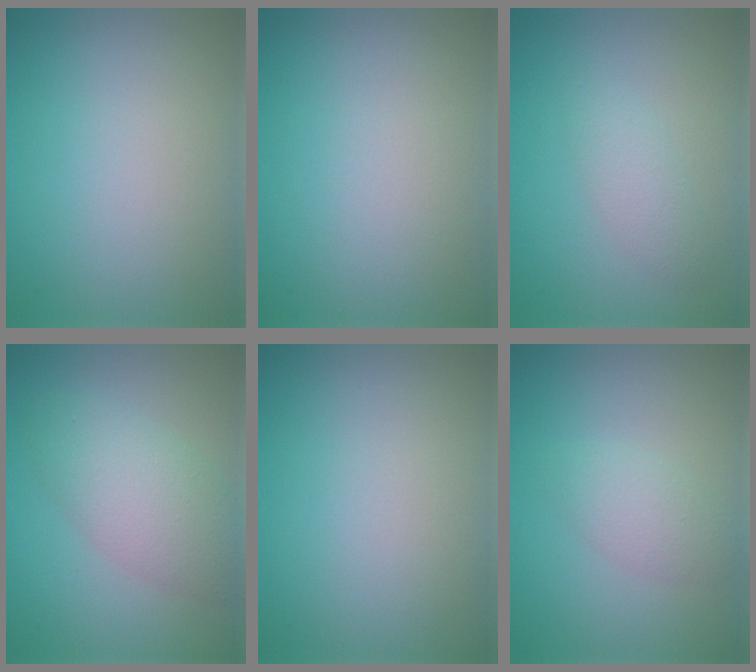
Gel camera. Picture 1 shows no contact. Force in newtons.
{"total": 0.0}
{"total": 1.7, "press": 1.7, "slide": 0.1}
{"total": 4.7, "press": 4.7, "slide": 0.5}
{"total": 0.0}
{"total": 2.0, "press": 2.0, "slide": 0.1}